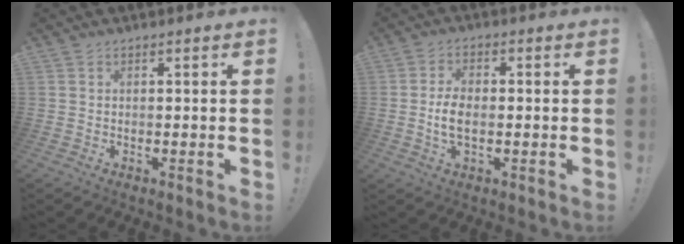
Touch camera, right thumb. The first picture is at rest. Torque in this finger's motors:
{"motor_torque": [-0.05, 0.12, 0.35, 0.12, -0.02]}